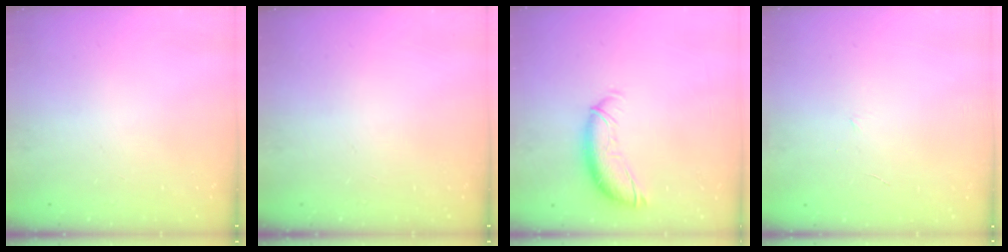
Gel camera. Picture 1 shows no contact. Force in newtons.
{"total": 0.0}
{"total": 11.4, "press": 11.4, "slide": 0.8}
{"total": 3.6, "press": 3.5, "slide": 1.0}